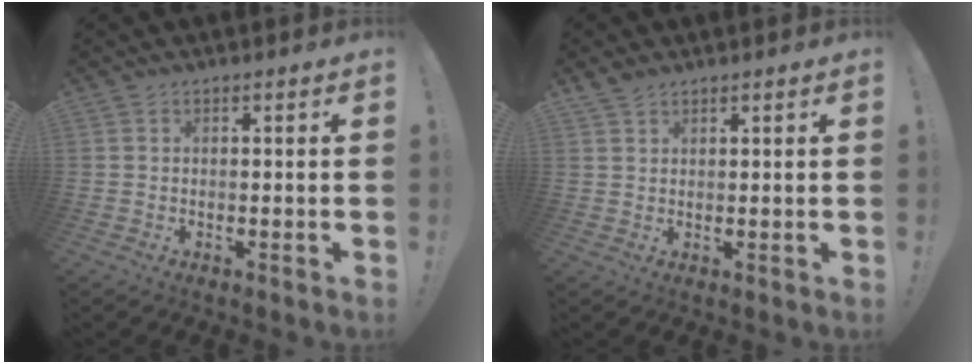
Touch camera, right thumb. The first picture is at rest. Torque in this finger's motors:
{"motor_torque": [-0.32, 0.33, 0.19, -0.02, 0.00]}